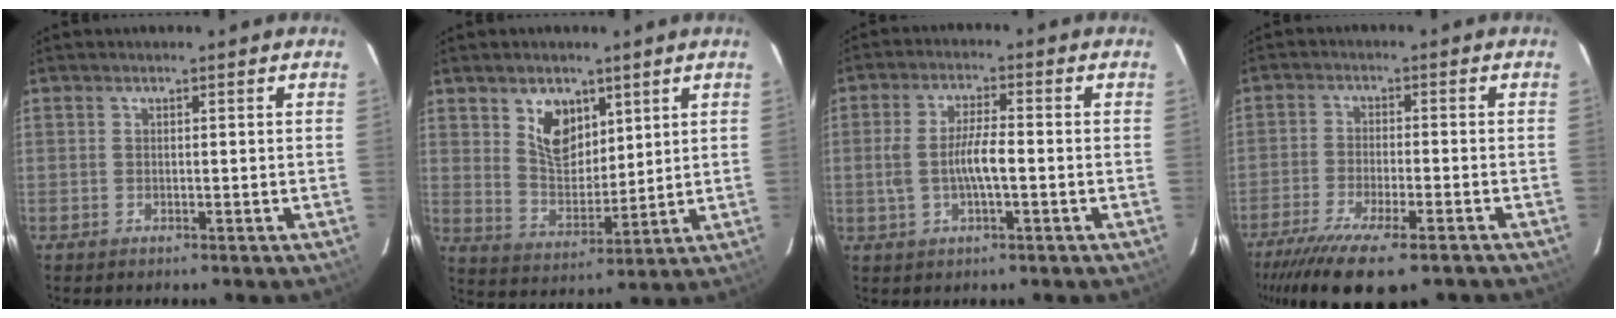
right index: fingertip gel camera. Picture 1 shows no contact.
{"total": 8.8, "force": [4.7, 5.6, 4.9], "torque": [-0.079, 0.003, 0.094]}
{"total": 6.5, "force": [-1.2, 1.7, 6.2], "torque": [-0.122, 0.004, -0.019]}
{"total": 15.8, "force": [-11.7, 3.7, 9.9], "torque": [-0.207, -0.054, -0.196]}